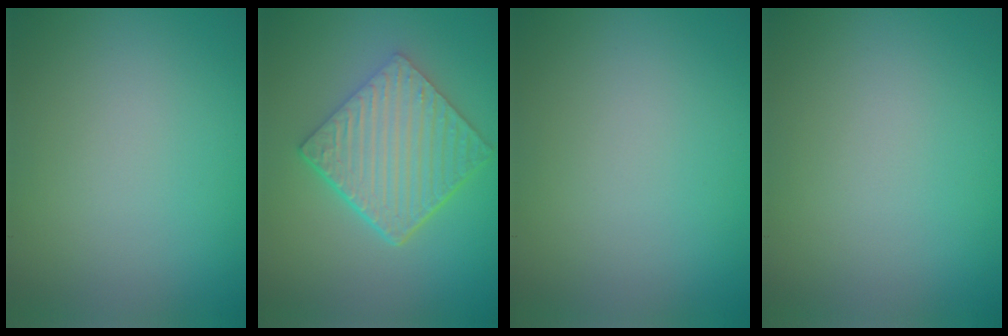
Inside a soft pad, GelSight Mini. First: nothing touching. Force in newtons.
{"total": 6.6, "press": 4.6, "slide": 4.7}
{"total": 0.0}
{"total": 0.0}